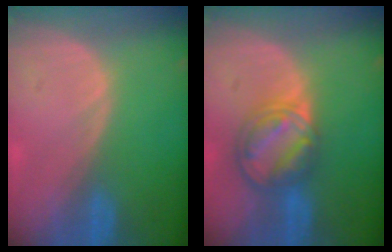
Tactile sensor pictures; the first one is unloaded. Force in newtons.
{"total": 8.2, "press": 6.9, "slide": 4.4}